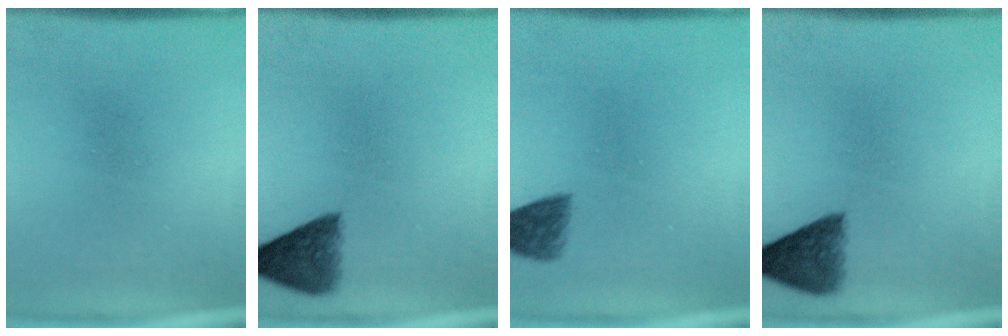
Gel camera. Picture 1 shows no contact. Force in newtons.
{"total": 5.7}
{"total": 3.8}
{"total": 5.7}